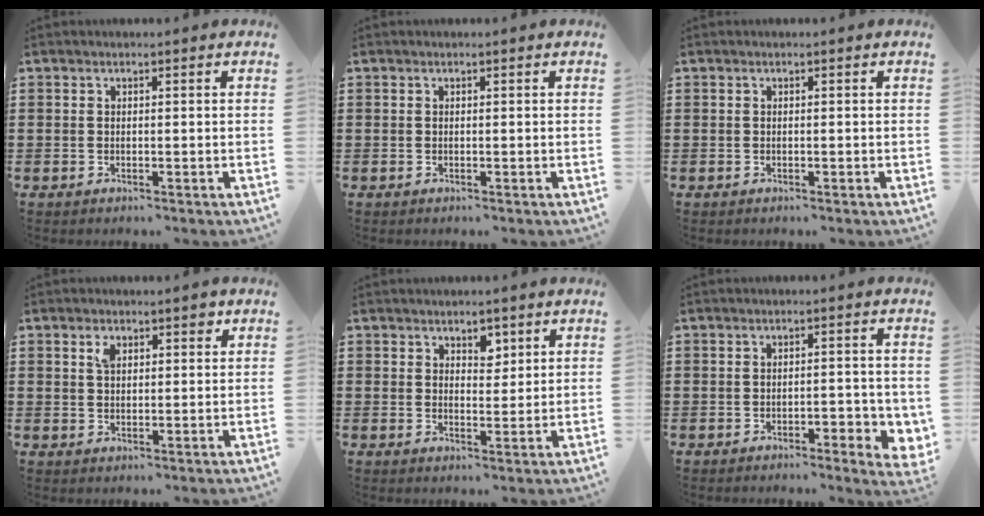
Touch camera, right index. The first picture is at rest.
{"total": 0.0}
{"total": 0.0}
{"total": 2.9, "force": [1.6, 1.5, 1.9], "torque": [-0.027, -0.001, 0.025]}
{"total": 3.0, "force": [2.2, 1.7, 1.0], "torque": [-0.018, 0.006, 0.040]}
{"total": 3.1, "force": [-1.4, 1.0, 2.6], "torque": [-0.043, 0.004, -0.025]}